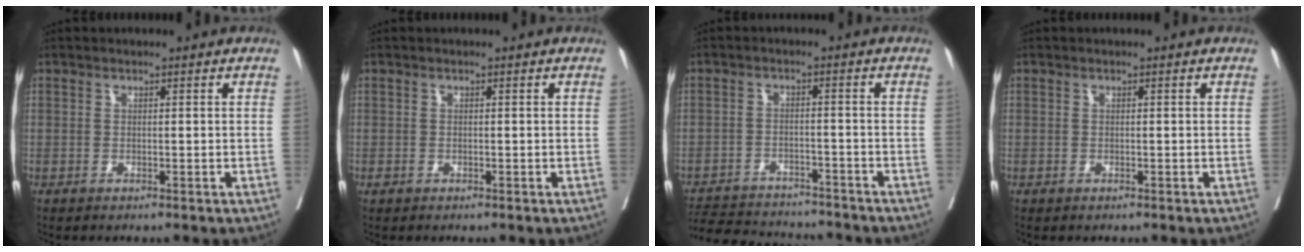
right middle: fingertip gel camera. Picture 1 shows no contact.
{"total": 0.5, "force": [-0.2, 0.4, 0.2], "torque": [-0.005, 0.001, -0.003]}
{"total": 12.8, "force": [-12.0, 2.9, 3.2], "torque": [-0.059, 0.005, -0.171]}
{"total": 0.0}